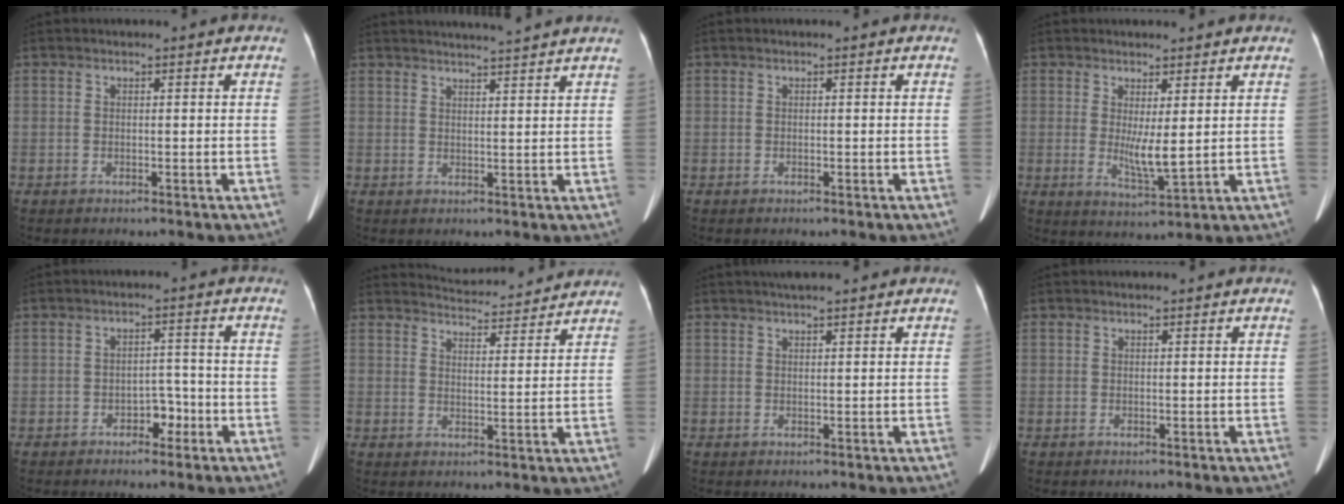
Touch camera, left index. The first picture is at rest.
{"total": 8.3, "force": [7.7, -1.3, 2.7], "torque": [-0.035, 0.011, 0.093]}
{"total": 0.0}
{"total": 4.4, "force": [0.6, 0.6, 4.4], "torque": [-0.084, -0.019, 0.019]}
{"total": 3.1, "force": [-1.9, 1.8, 1.6], "torque": [-0.021, 0.005, -0.029]}
{"total": 10.6, "force": [10.4, 1.1, 1.5], "torque": [-0.022, 0.014, 0.132]}
{"total": 4.4, "force": [3.7, 0.3, 2.3], "torque": [-0.029, 0.025, 0.055]}
{"total": 0.7, "force": [0.6, 0.0, 0.2], "torque": [-0.006, 0.007, 0.013]}